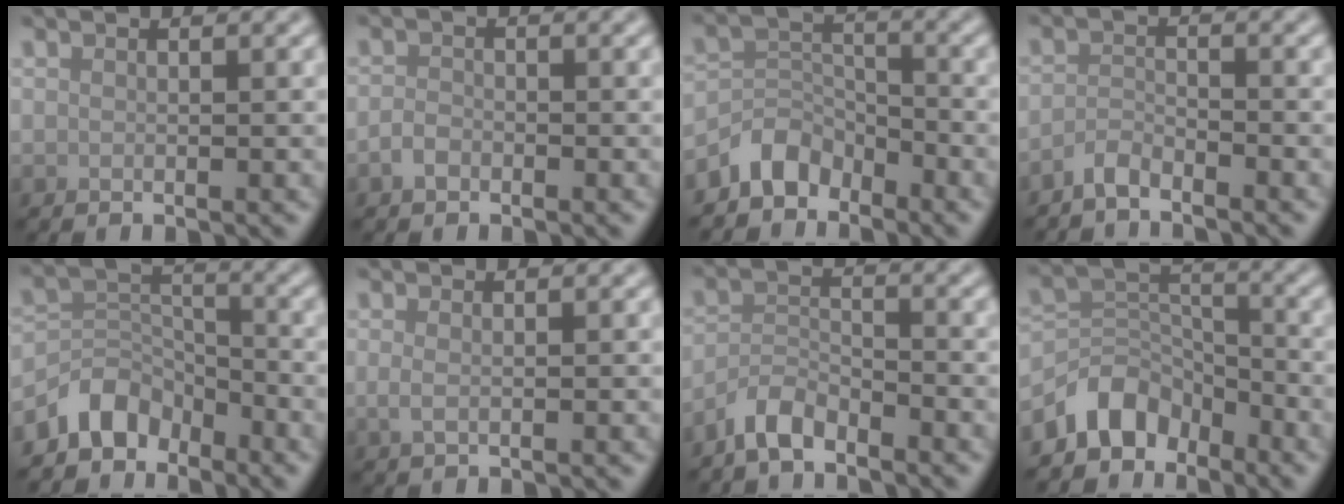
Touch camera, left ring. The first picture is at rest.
{"total": 1.3, "force": [-0.7, 0.9, 0.6], "torque": [-0.011, 0.002, -0.017]}
{"total": 3.7, "force": [-3.1, 1.9, 0.7], "torque": [-0.005, 0.006, -0.070]}
{"total": 2.0, "force": [-1.9, 0.3, 0.5], "torque": [-0.012, 0.002, -0.042]}
{"total": 4.4, "force": [-3.5, 2.4, 1.0], "torque": [-0.008, 0.002, -0.074]}
{"total": 1.0, "force": [0.1, 0.4, 0.9], "torque": [-0.022, -0.001, 0.002]}
{"total": 3.2, "force": [-2.9, 0.8, 1.0], "torque": [-0.022, 0.004, -0.066]}
{"total": 5.2, "force": [-4.0, 3.0, 1.4], "torque": [-0.015, 0.002, -0.079]}